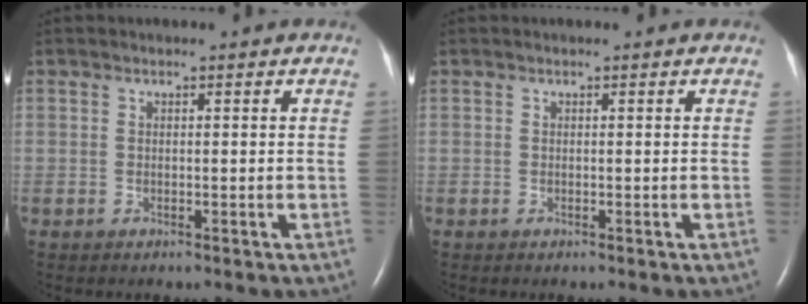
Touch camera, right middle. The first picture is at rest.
{"total": 0.0}